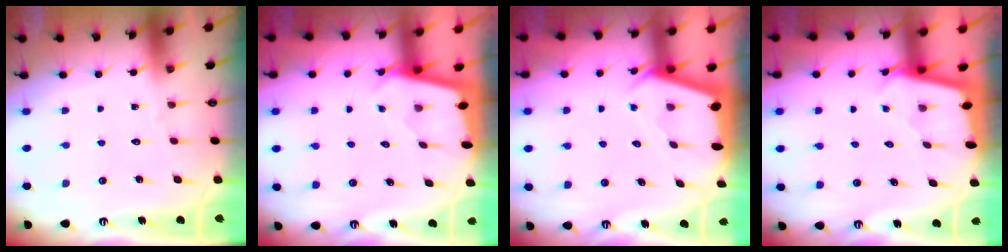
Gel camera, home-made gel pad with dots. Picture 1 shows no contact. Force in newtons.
{"total": 1.9, "press": 1.9, "slide": 0.1}
{"total": 2.3, "press": 2.3, "slide": 0.3}
{"total": 1.8, "press": 1.8, "slide": 0.2}